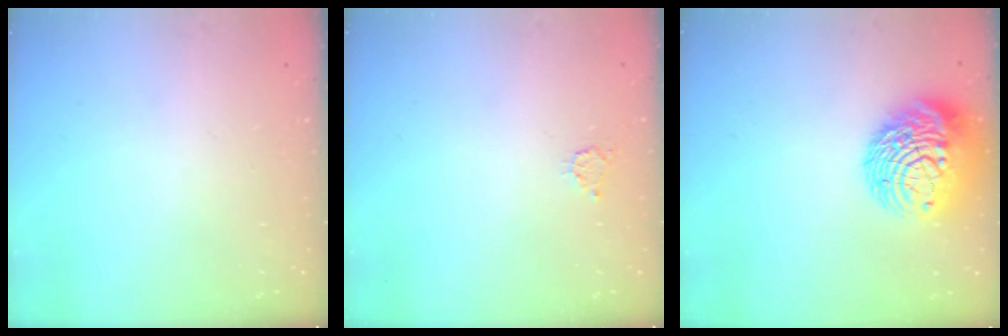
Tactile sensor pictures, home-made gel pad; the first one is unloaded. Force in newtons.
{"total": 3.0, "press": 3.0, "slide": 0.4}
{"total": 16.1, "press": 16.0, "slide": 1.5}